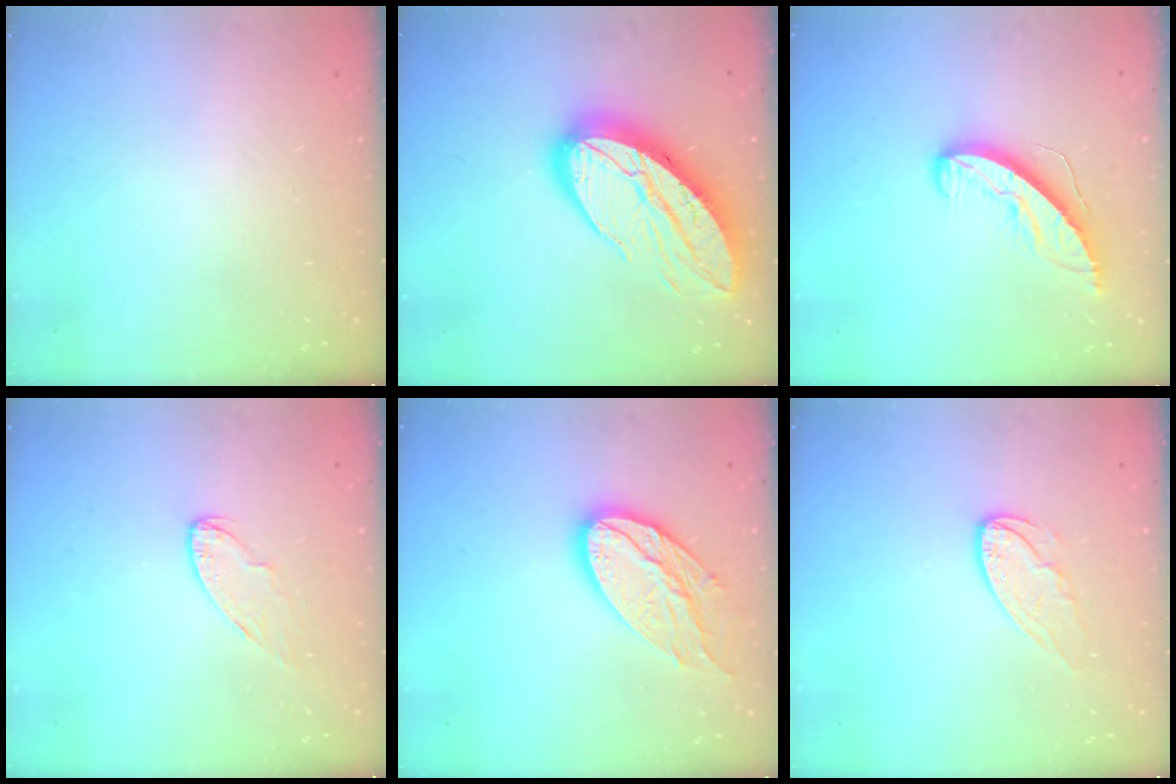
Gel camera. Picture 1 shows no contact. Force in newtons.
{"total": 20.6, "press": 20.5, "slide": 1.8}
{"total": 8.3, "press": 8.2, "slide": 0.8}
{"total": 6.0, "press": 6.0, "slide": 0.5}
{"total": 15.5, "press": 15.4, "slide": 1.1}
{"total": 7.5, "press": 7.5, "slide": 0.3}